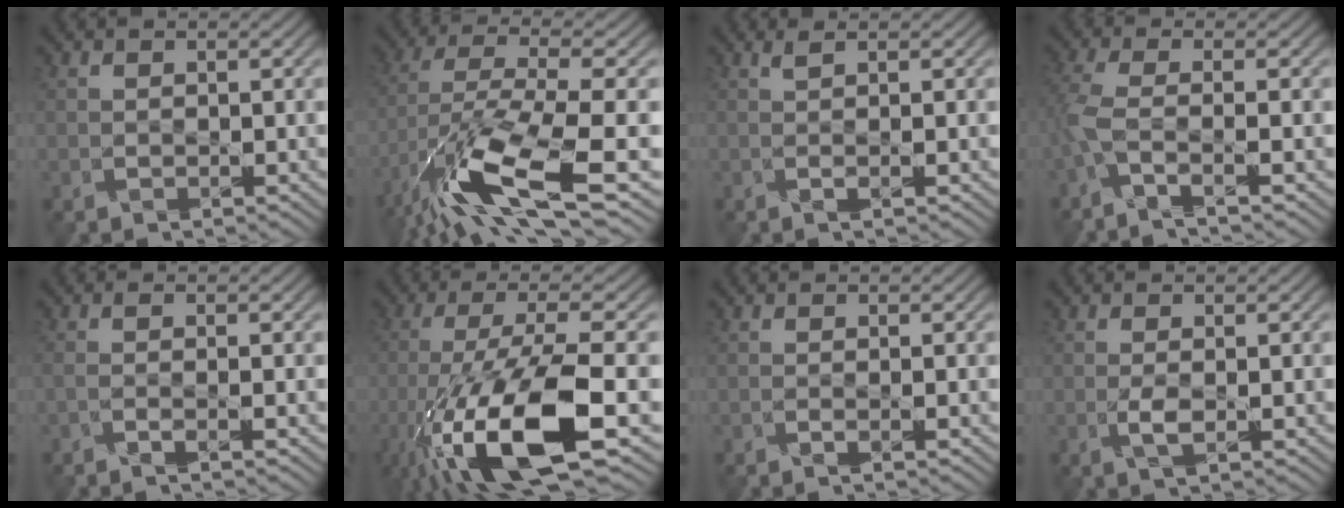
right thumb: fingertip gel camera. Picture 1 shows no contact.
{"total": 14.6, "force": [-8.0, 3.7, 11.7], "torque": [-0.258, -0.022, -0.147]}
{"total": 1.4, "force": [0.4, -0.9, 0.9], "torque": [-0.025, 0.003, 0.009]}
{"total": 4.2, "force": [-2.1, 0.2, 3.7], "torque": [-0.093, -0.001, -0.056]}
{"total": 1.9, "force": [-1.1, -0.4, 1.5], "torque": [-0.040, -0.001, -0.027]}
{"total": 15.8, "force": [-7.2, 3.9, 13.6], "torque": [-0.287, -0.025, -0.129]}
{"total": 1.0, "force": [-0.5, -0.3, 0.8], "torque": [-0.020, 0.002, -0.009]}
{"total": 1.8, "force": [-0.4, 0.3, 1.7], "torque": [-0.041, 0.000, -0.006]}